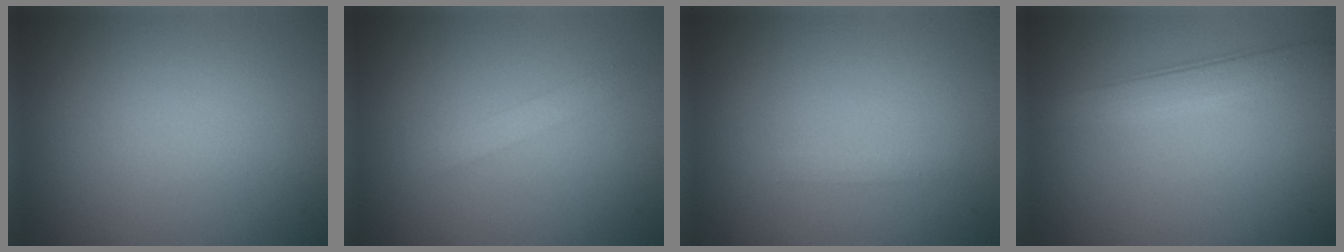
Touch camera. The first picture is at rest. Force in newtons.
{"total": 1.3, "press": 1.3, "slide": 0.1}
{"total": 0.6, "press": 0.6, "slide": 0.0}
{"total": 2.9, "press": 2.9, "slide": 0.2}